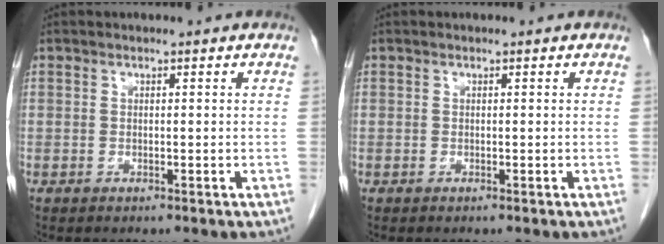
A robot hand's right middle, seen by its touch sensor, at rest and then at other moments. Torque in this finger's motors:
{"motor_torque": [-0.29, -0.11, 0.05, -0.01]}